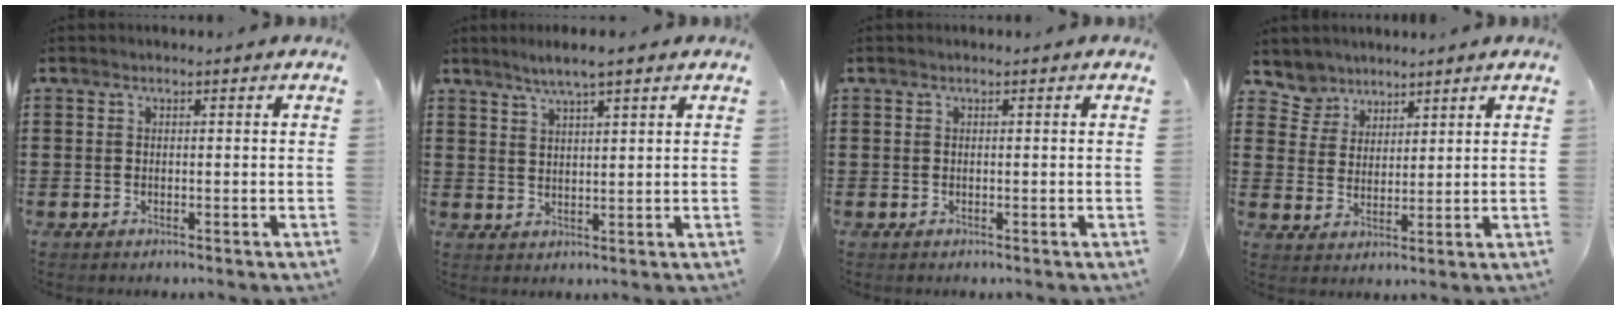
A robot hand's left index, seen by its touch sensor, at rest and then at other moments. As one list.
[{"total": 3.3, "force": [2.5, 0.2, 2.2], "torque": [-0.046, 0.002, 0.044]}, {"total": 0.0}, {"total": 4.7, "force": [3.7, 2.9, -0.2], "torque": [-0.021, -0.004, 0.068]}]